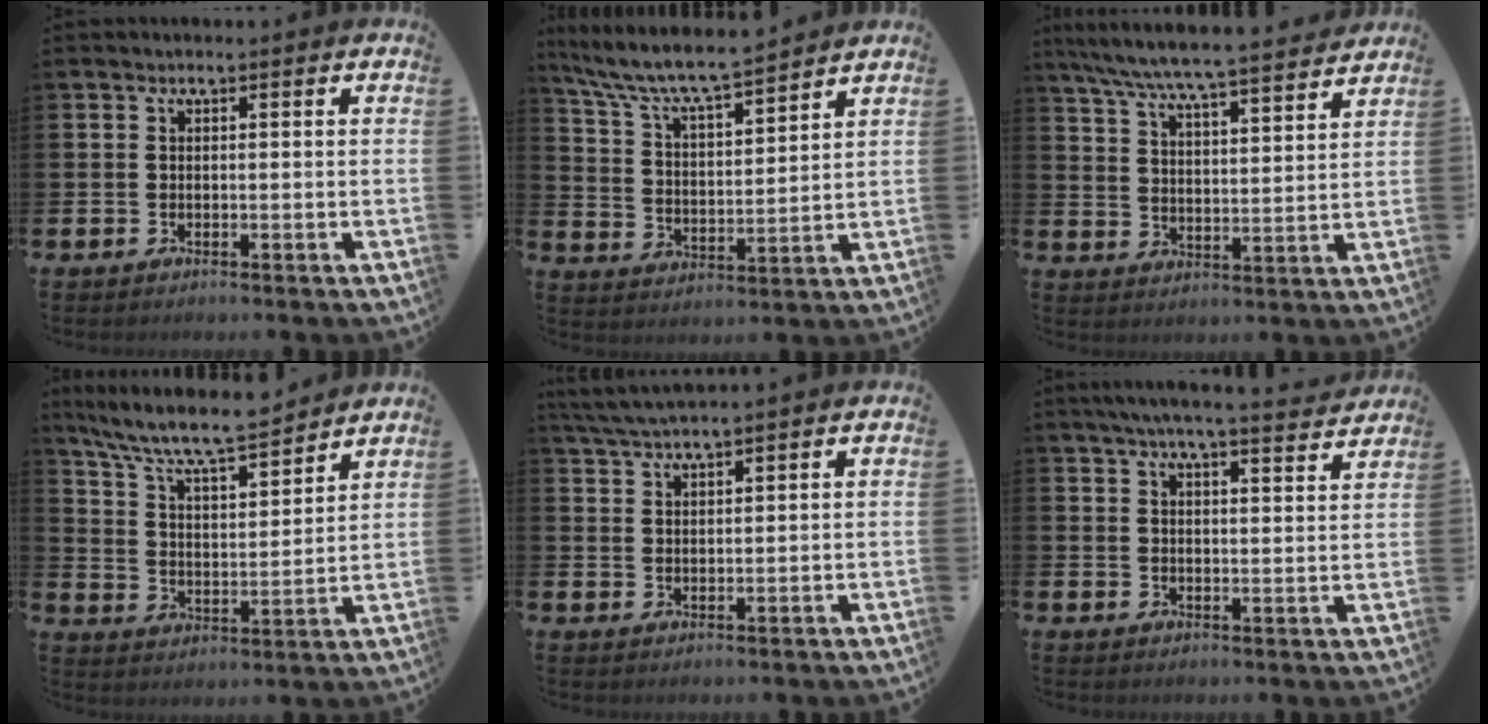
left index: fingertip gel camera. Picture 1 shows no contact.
{"total": 7.7, "force": [7.2, 0.6, 2.6], "torque": [-0.086, -0.051, 0.125]}
{"total": 7.4, "force": [7.0, 0.0, 2.2], "torque": [-0.074, -0.053, 0.122]}
{"total": 8.9, "force": [8.4, 1.0, 2.9], "torque": [-0.096, -0.056, 0.146]}
{"total": 3.5, "force": [3.4, -0.2, 1.0], "torque": [-0.035, -0.010, 0.064]}
{"total": 5.9, "force": [5.6, -0.1, 2.0], "torque": [-0.053, -0.024, 0.098]}